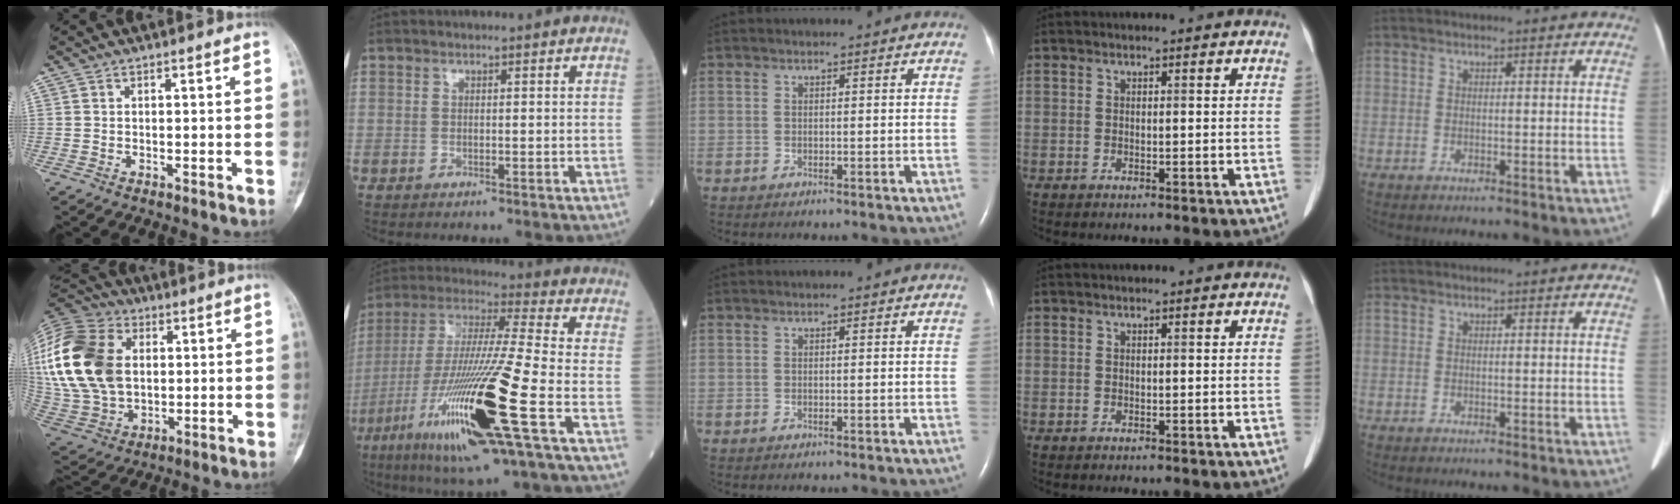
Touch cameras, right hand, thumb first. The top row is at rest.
{"thumb": {"total": 27.5, "force": [4.7, 19.4, 19.0], "torque": [-0.419, 0.020, 0.095]}, "index": {"total": 23.7, "force": [-8.9, 1.2, 22.0], "torque": [-0.445, -0.039, -0.164]}}